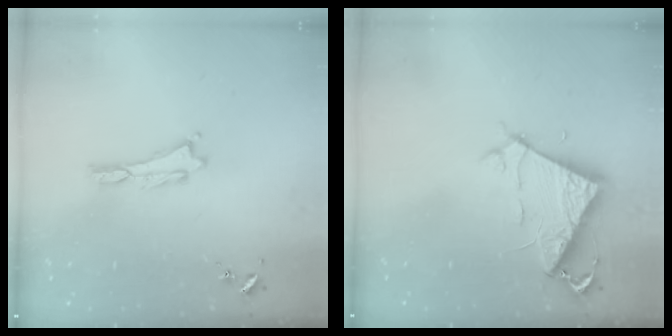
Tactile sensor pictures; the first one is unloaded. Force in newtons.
{"total": 6.9, "press": 6.8, "slide": 0.7}